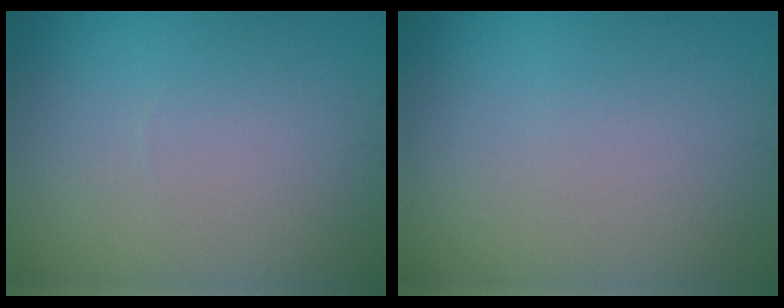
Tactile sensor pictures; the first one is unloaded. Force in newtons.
{"total": 0.0}